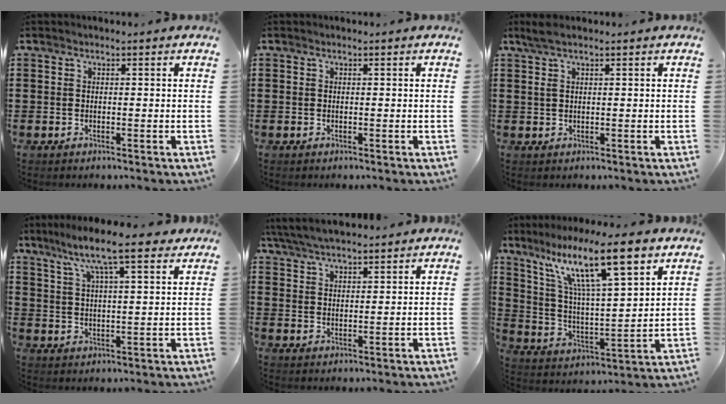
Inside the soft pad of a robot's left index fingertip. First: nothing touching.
{"total": 0.0}
{"total": 2.2, "force": [0.9, 0.4, 2.0], "torque": [-0.040, 0.001, 0.017]}
{"total": 9.6, "force": [7.1, 1.8, 6.3], "torque": [-0.126, -0.023, 0.120]}
{"total": 5.1, "force": [4.8, 0.5, 1.9], "torque": [-0.049, -0.009, 0.089]}
{"total": 14.3, "force": [9.3, 2.7, 10.5], "torque": [-0.202, -0.034, 0.154]}